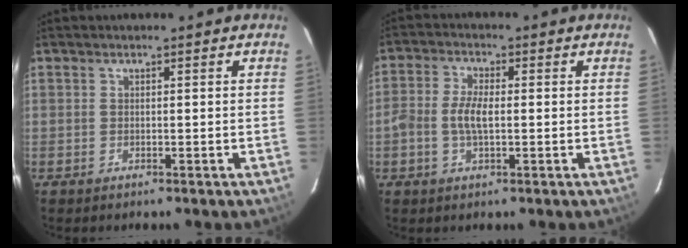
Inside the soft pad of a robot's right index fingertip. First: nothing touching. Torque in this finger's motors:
{"motor_torque": [0.04, 0.00, 0.09, 0.07]}